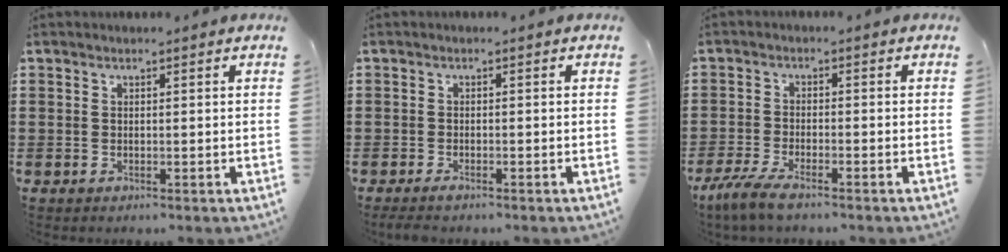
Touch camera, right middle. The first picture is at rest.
{"total": 1.0, "force": [-0.8, 0.2, 0.5], "torque": [-0.012, -0.003, -0.016]}
{"total": 4.5, "force": [-3.7, 0.6, 2.5], "torque": [-0.069, -0.011, -0.078]}